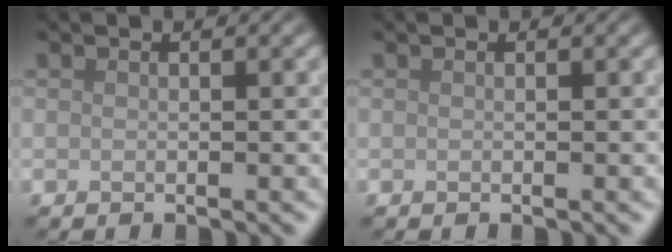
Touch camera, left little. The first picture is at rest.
{"total": 0.0}